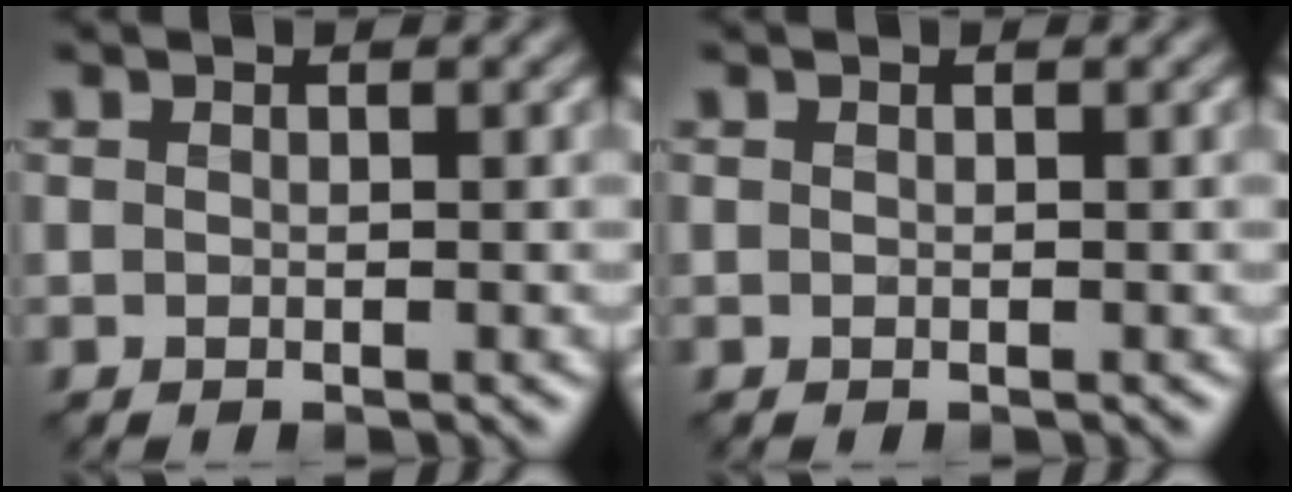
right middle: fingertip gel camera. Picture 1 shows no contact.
{"total": 0.0}